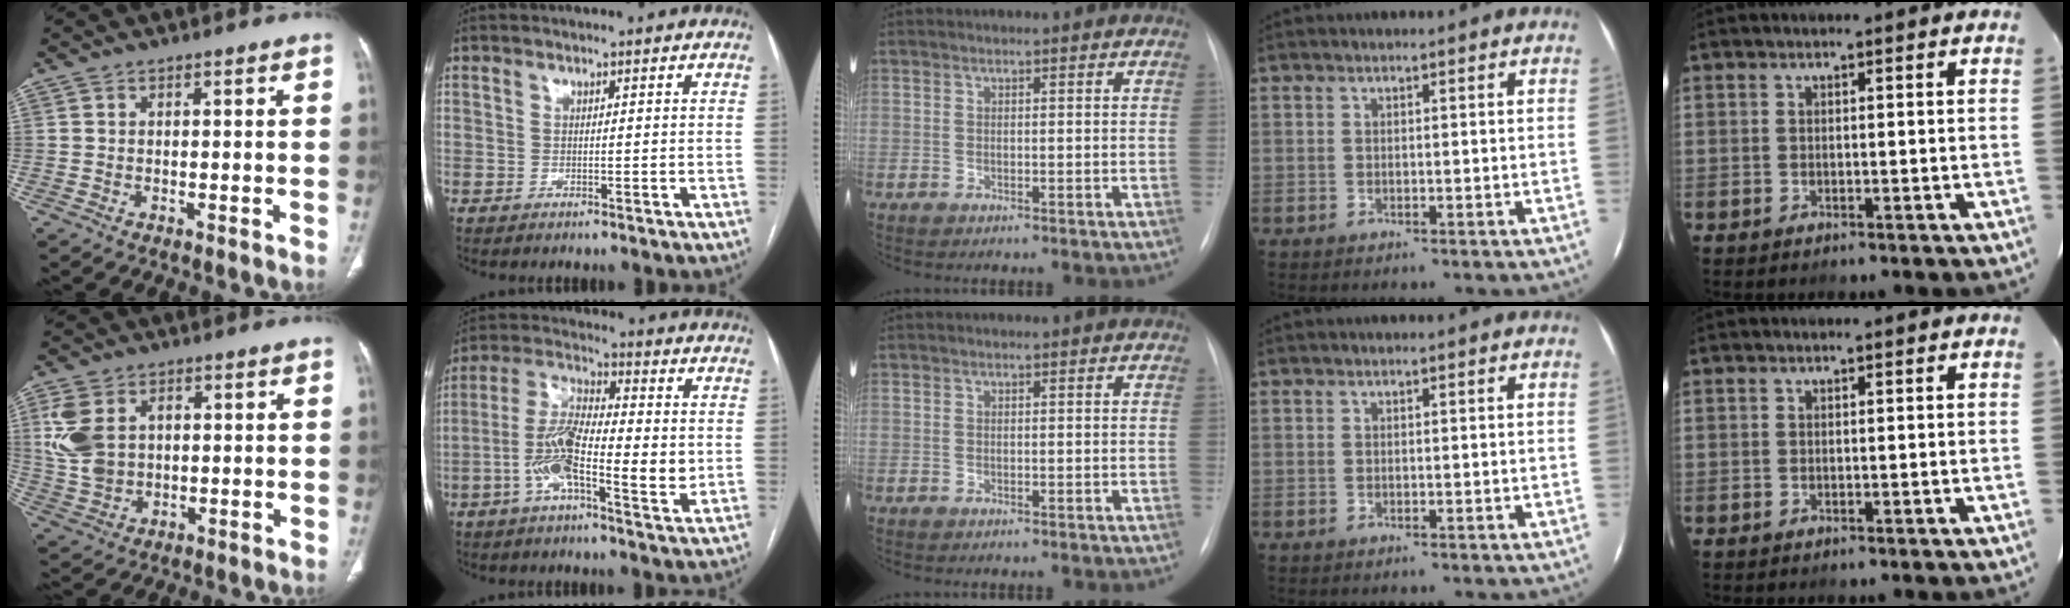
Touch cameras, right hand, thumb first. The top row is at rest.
{"thumb": {"total": 10.0, "force": [2.0, 7.3, 6.5], "torque": [-0.128, 0.005, 0.046]}, "index": {"total": 12.0, "force": [-2.1, 3.3, 11.4], "torque": [-0.223, 0.008, -0.044]}}